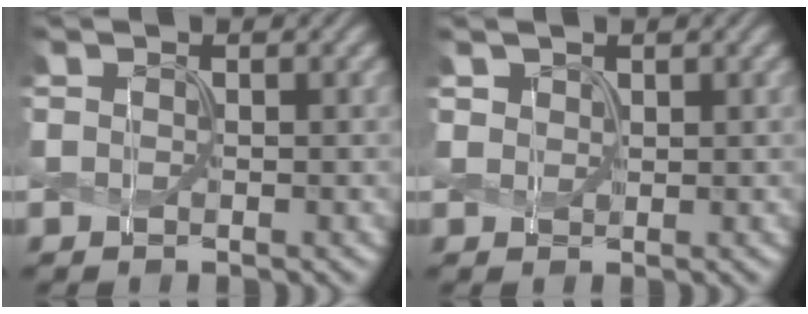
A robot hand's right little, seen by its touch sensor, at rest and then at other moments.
{"total": 0.6, "force": [0.5, 0.3, 0.0], "torque": [0.000, 0.000, 0.011]}